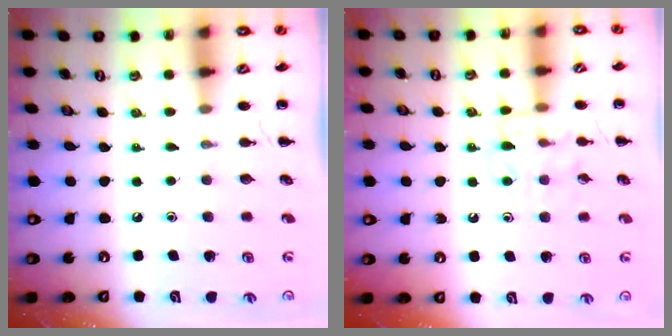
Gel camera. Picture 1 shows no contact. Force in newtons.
{"total": 8.4, "press": 8.4, "slide": 0.4}